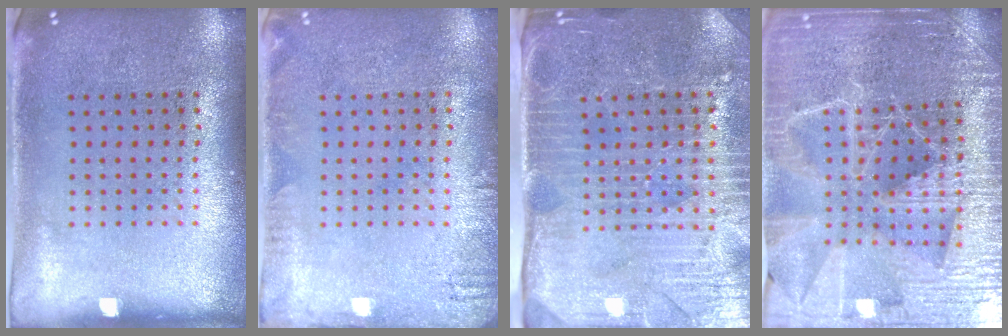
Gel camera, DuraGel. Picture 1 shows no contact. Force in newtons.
{"total": 1.5, "press": 1.5, "slide": 0.2}
{"total": 4.4, "press": 3.8, "slide": 2.1}
{"total": 4.9, "press": 4.5, "slide": 2.0}